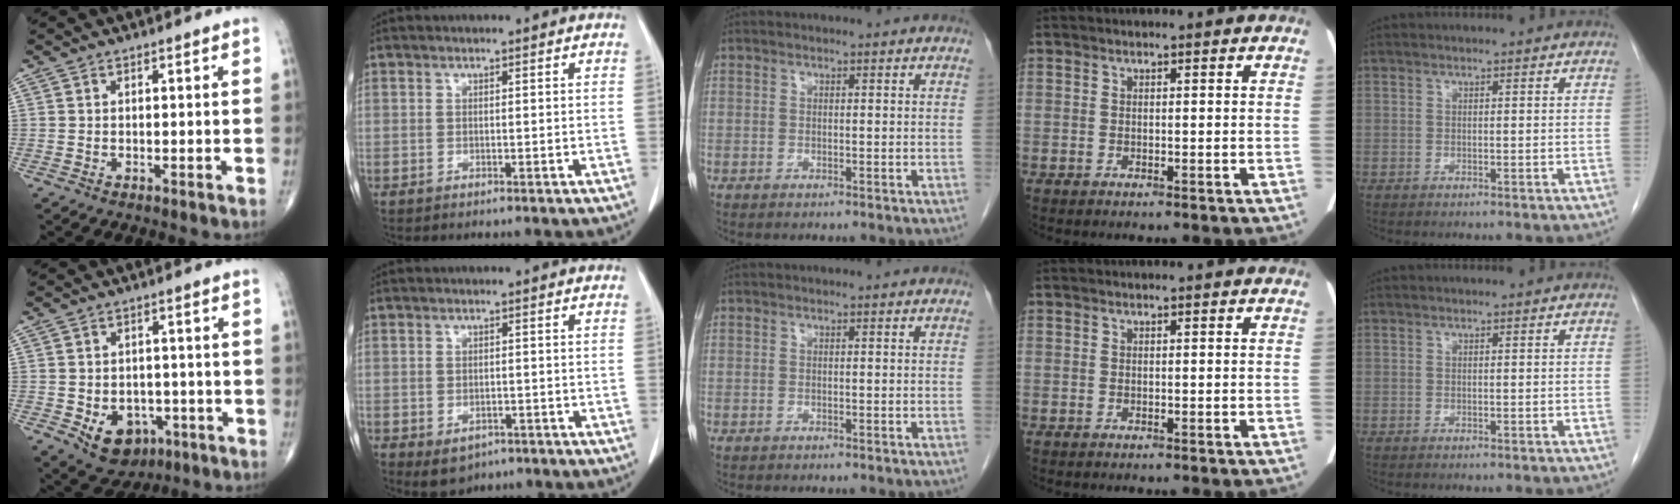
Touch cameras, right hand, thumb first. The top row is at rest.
{"thumb": {"total": 9.0, "force": [-3.3, 6.7, 4.9], "torque": [-0.050, 0.017, -0.036]}, "index": {"total": 3.7, "force": [-1.8, 2.6, 1.9], "torque": [-0.024, -0.003, -0.011]}}